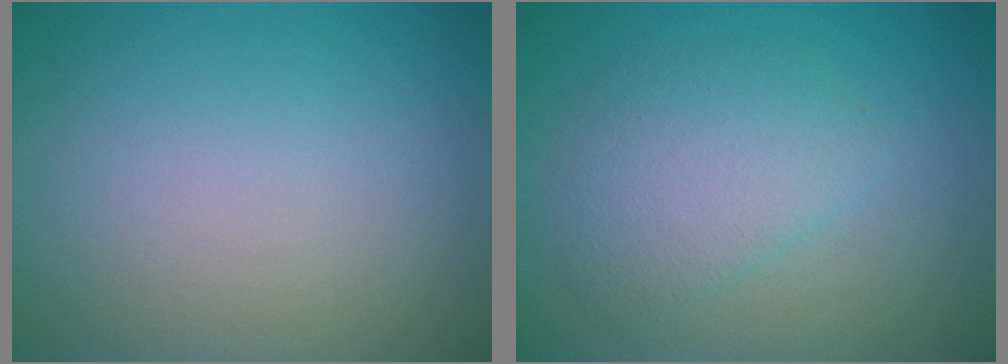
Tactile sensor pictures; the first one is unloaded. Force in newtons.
{"total": 3.4, "press": 3.4, "slide": 0.1}